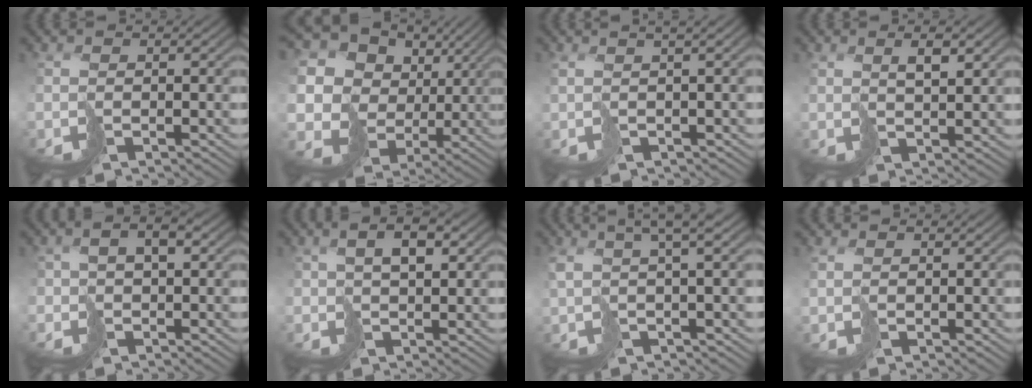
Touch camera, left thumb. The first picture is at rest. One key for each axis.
{"total": 17.1, "fx": 5.5, "fy": 14.3, "fz": 7.6, "tx": -0.232, "ty": 0.028, "tz": 0.121}
{"total": 4.2, "fx": 1.0, "fy": 1.1, "fz": 3.9, "tx": -0.043, "ty": 0.012, "tz": 0.017}
{"total": 3.0, "fx": 2.1, "fy": 0.5, "fz": 2.0, "tx": -0.035, "ty": 0.002, "tz": 0.043}
{"total": 4.0, "fx": -0.1, "fy": 2.8, "fz": 2.9, "tx": -0.061, "ty": 0.005, "tz": -0.006}
{"total": 4.2, "fx": 1.6, "fy": 2.1, "fz": 3.3, "tx": -0.064, "ty": 0.005, "tz": 0.029}
{"total": 5.6, "fx": 1.7, "fy": 1.3, "fz": 5.2, "tx": -0.076, "ty": 0.014, "tz": 0.027}
{"total": 0.7, "fx": 0.5, "fy": 0.4, "fz": -0.2, "tx": 0.003, "ty": 0.001, "tz": 0.014}